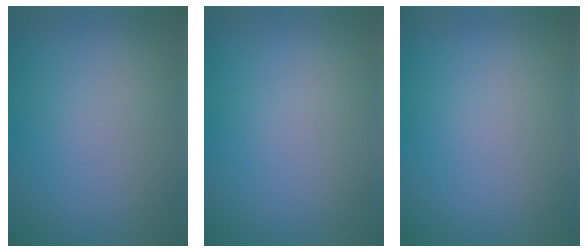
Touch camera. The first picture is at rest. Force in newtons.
{"total": 0.0}
{"total": 0.0}